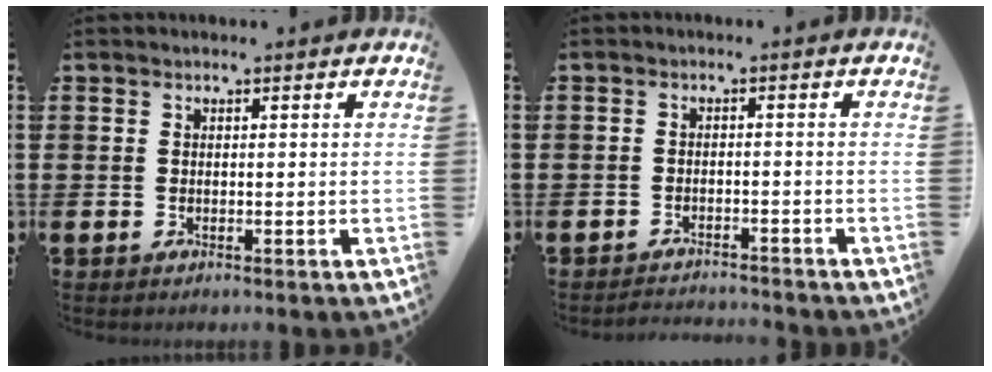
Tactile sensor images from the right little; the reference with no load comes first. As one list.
[{"total": 1.7, "force": [-1.7, -0.1, -0.1], "torque": [-0.003, 0.005, -0.035]}]